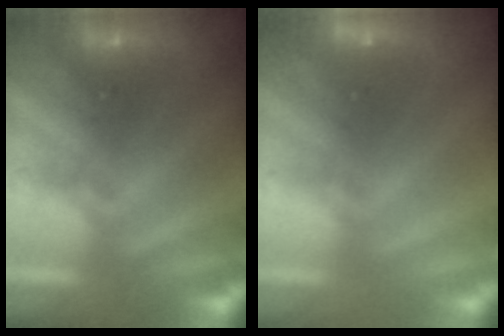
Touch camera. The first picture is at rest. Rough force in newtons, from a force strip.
{"total": 2.3}